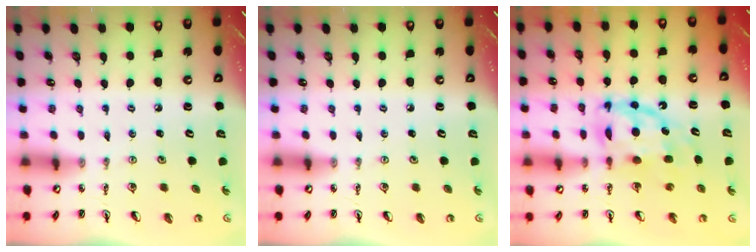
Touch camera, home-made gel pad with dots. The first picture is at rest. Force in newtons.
{"total": 0.0}
{"total": 11.3, "press": 11.2, "slide": 1.6}